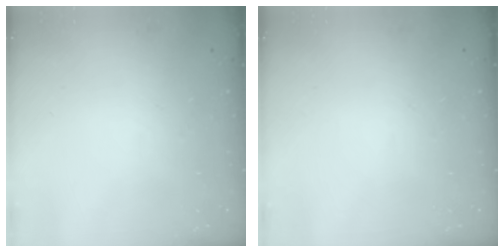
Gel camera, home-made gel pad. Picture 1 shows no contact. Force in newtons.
{"total": 0.0}